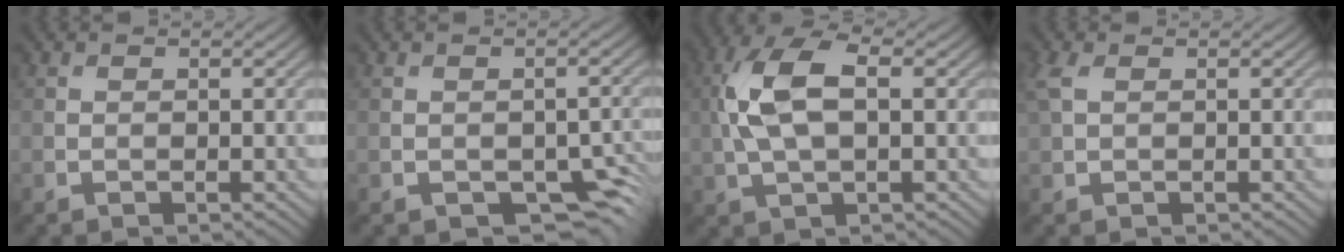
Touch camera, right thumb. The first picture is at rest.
{"total": 6.0, "force": [-2.6, 3.8, 3.8], "torque": [-0.051, -0.019, -0.028]}
{"total": 9.0, "force": [1.1, 4.3, 7.8], "torque": [-0.179, 0.019, 0.013]}
{"total": 3.1, "force": [1.0, 1.7, 2.3], "torque": [-0.075, 0.012, 0.020]}